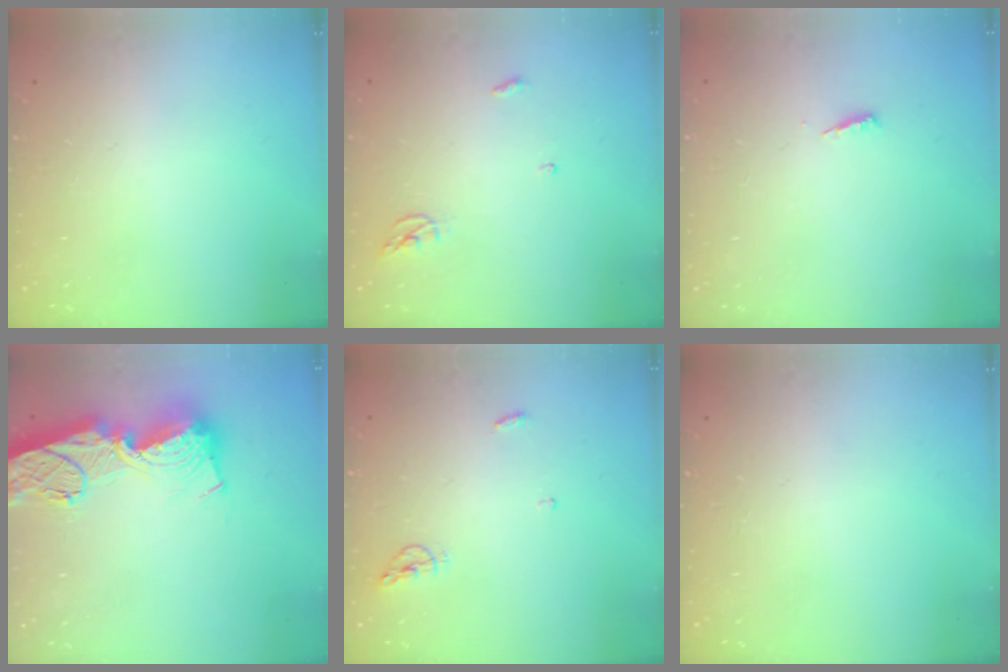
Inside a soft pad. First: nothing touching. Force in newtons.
{"total": 3.6, "press": 3.6, "slide": 0.3}
{"total": 3.5, "press": 3.4, "slide": 0.3}
{"total": 19.6, "press": 19.5, "slide": 1.9}
{"total": 5.2, "press": 5.2, "slide": 0.7}
{"total": 0.0}